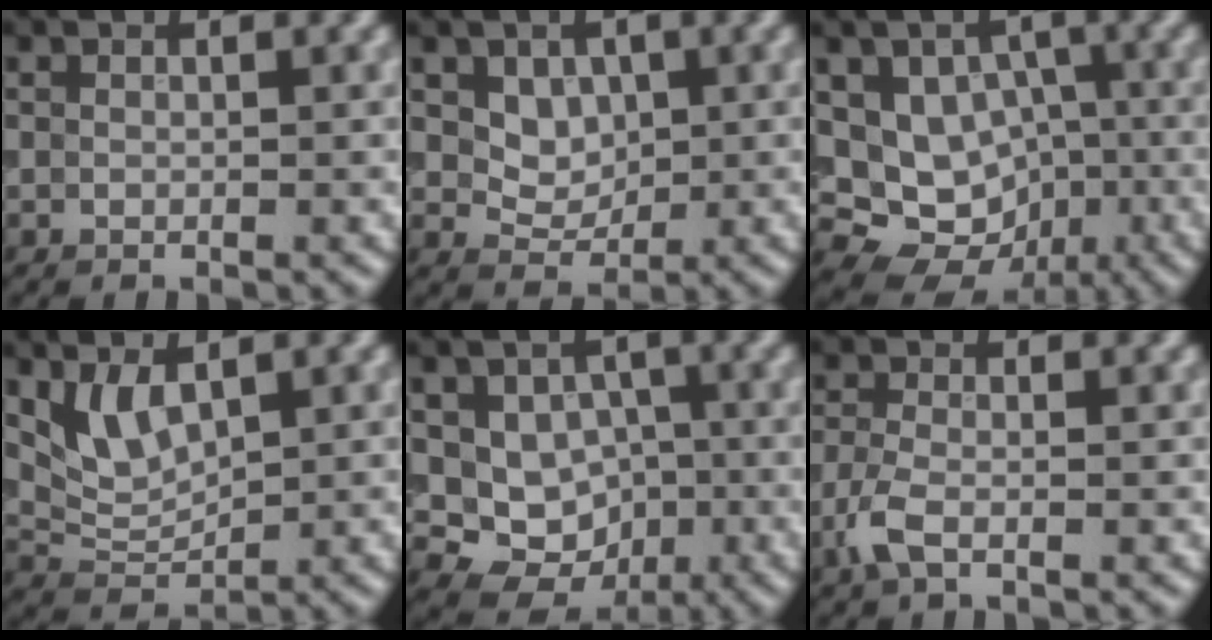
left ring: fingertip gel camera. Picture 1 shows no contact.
{"total": 2.7, "force": [0.8, 2.1, 1.5], "torque": [-0.024, -0.011, 0.024]}
{"total": 10.8, "force": [-2.1, 9.4, 4.9], "torque": [-0.067, 0.011, -0.051]}
{"total": 3.2, "force": [1.6, 1.6, 2.3], "torque": [-0.047, -0.006, 0.037]}
{"total": 8.3, "force": [-1.1, 7.2, 4.0], "torque": [-0.048, 0.011, -0.032]}
{"total": 2.5, "force": [-1.2, 1.1, 1.9], "torque": [-0.052, 0.001, -0.035]}